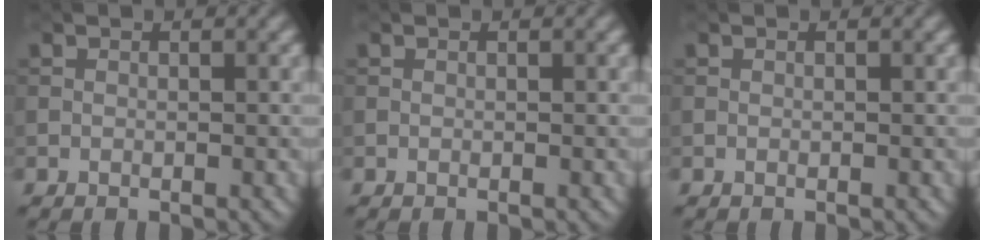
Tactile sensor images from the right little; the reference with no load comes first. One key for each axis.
{"total": 0.0}
{"total": 0.0}